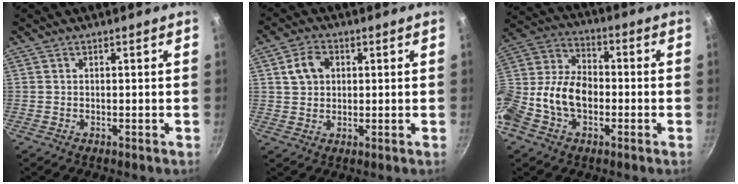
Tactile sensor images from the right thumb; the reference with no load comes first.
{"total": 5.8, "force": [1.5, 4.5, 3.3], "torque": [-0.042, 0.008, 0.024]}
{"total": 15.8, "force": [-3.4, 11.0, 10.8], "torque": [-0.191, 0.052, -0.077]}